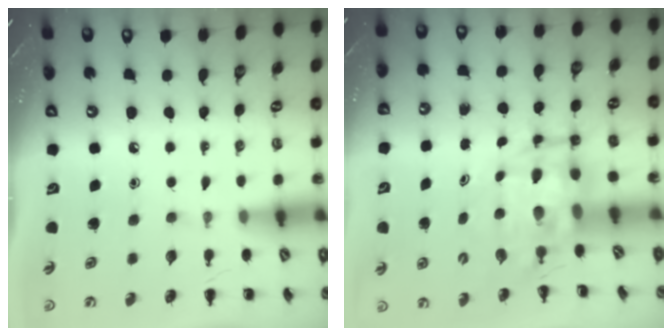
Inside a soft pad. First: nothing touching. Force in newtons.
{"total": 5.7, "press": 5.4, "slide": 1.9}